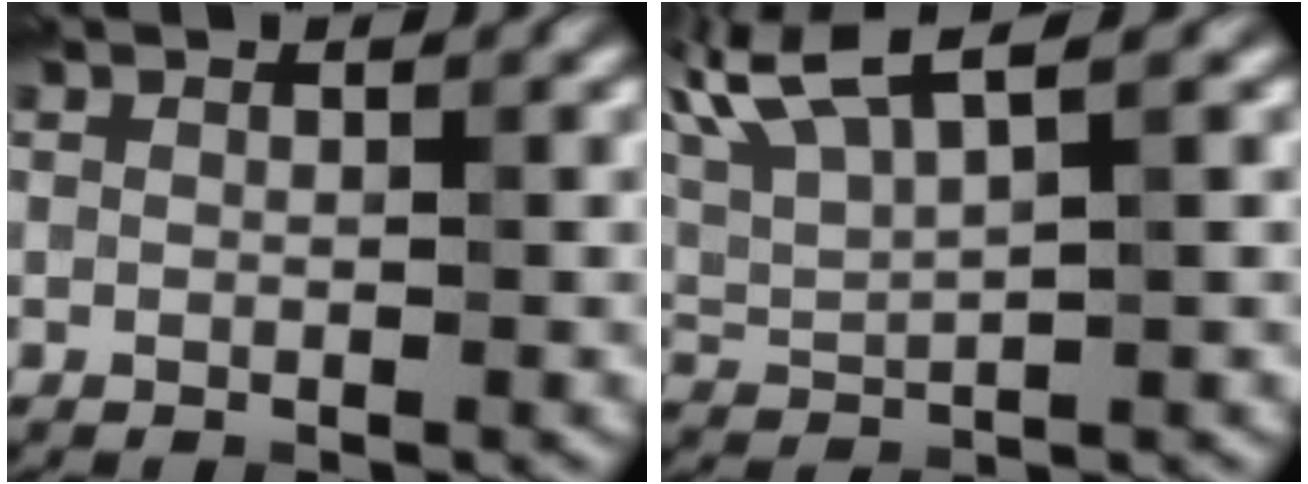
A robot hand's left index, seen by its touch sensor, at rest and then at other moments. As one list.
[{"total": 5.7, "force": [3.5, 1.3, 4.3], "torque": [-0.098, 0.023, 0.076]}]